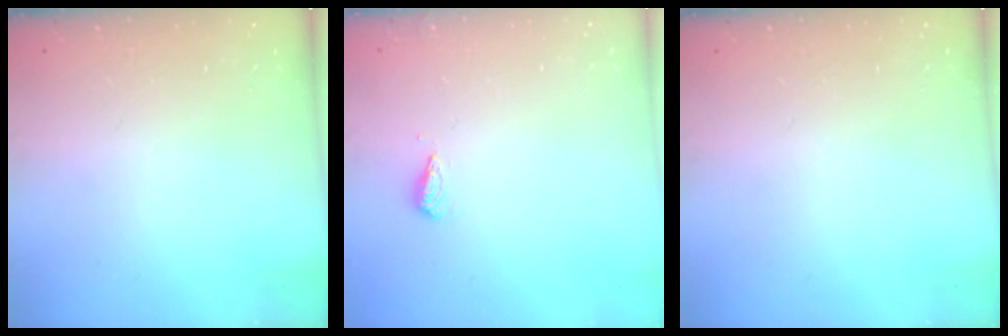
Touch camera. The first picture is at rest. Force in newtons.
{"total": 3.0, "press": 3.0, "slide": 0.1}
{"total": 0.0}